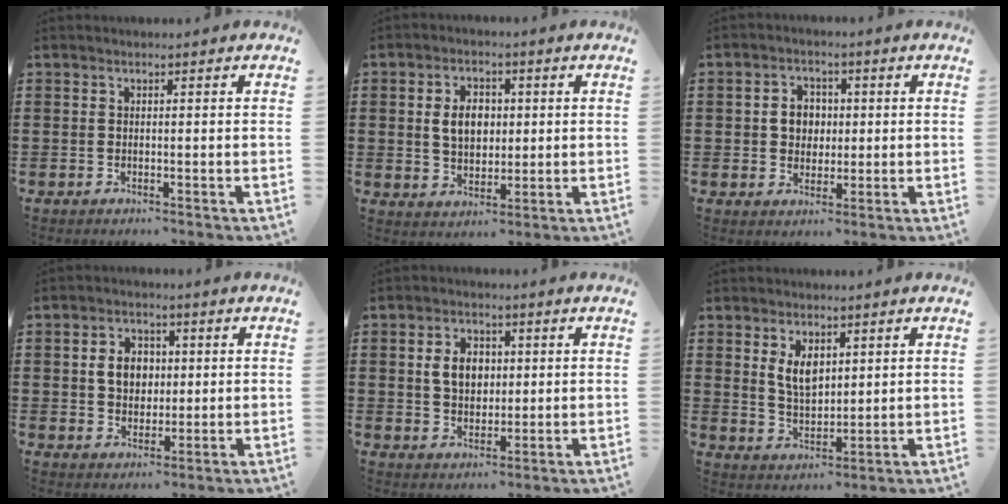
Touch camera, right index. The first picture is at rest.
{"total": 5.2, "force": [0.6, 3.6, 3.7], "torque": [-0.081, 0.008, 0.004]}
{"total": 3.9, "force": [0.3, 3.4, 2.0], "torque": [-0.043, 0.009, -0.001]}
{"total": 5.0, "force": [0.7, 3.9, 3.1], "torque": [-0.065, 0.011, 0.008]}
{"total": 5.0, "force": [0.8, 3.8, 3.2], "torque": [-0.067, 0.011, 0.010]}
{"total": 5.1, "force": [2.1, 2.8, 3.7], "torque": [-0.073, 0.006, 0.035]}